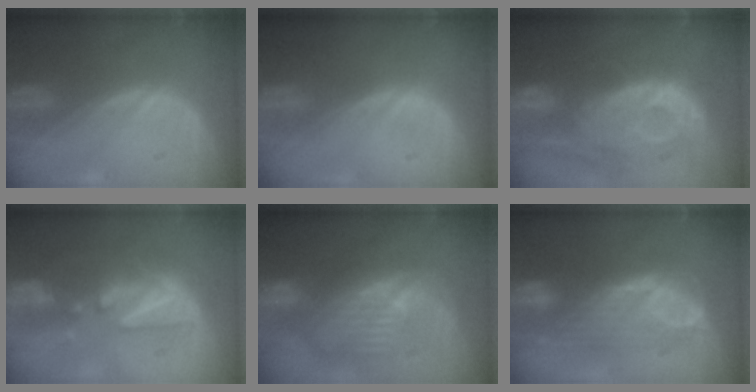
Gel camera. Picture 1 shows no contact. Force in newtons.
{"total": 0.0}
{"total": 12.0, "press": 10.8, "slide": 5.3}
{"total": 8.5, "press": 8.0, "slide": 3.1}
{"total": 10.9, "press": 9.6, "slide": 5.1}
{"total": 8.1, "press": 8.0, "slide": 0.7}